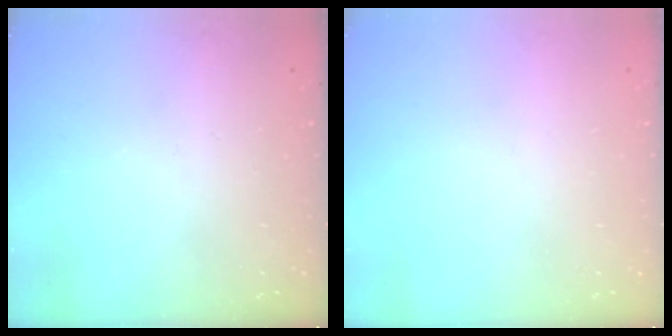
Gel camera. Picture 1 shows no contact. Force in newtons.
{"total": 0.0}